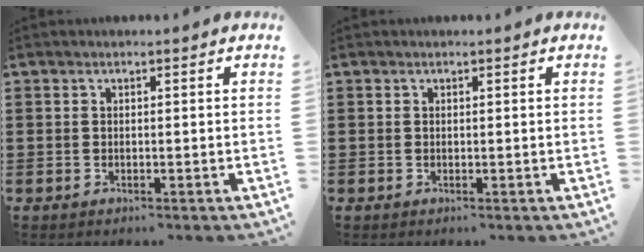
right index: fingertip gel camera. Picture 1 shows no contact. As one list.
[{"total": 0.0}]